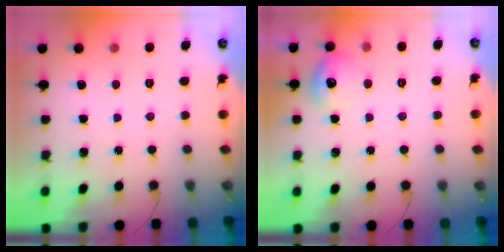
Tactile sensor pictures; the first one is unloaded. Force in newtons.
{"total": 9.5, "press": 9.4, "slide": 1.5}